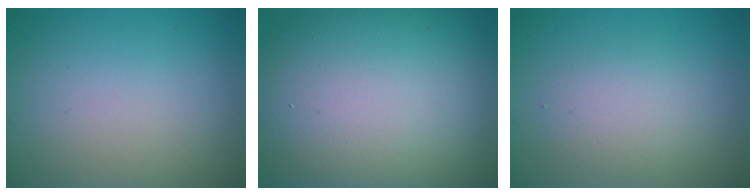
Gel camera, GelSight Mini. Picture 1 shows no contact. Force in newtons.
{"total": 16.4, "press": 16.4, "slide": 0.7}
{"total": 2.4, "press": 2.4, "slide": 0.2}